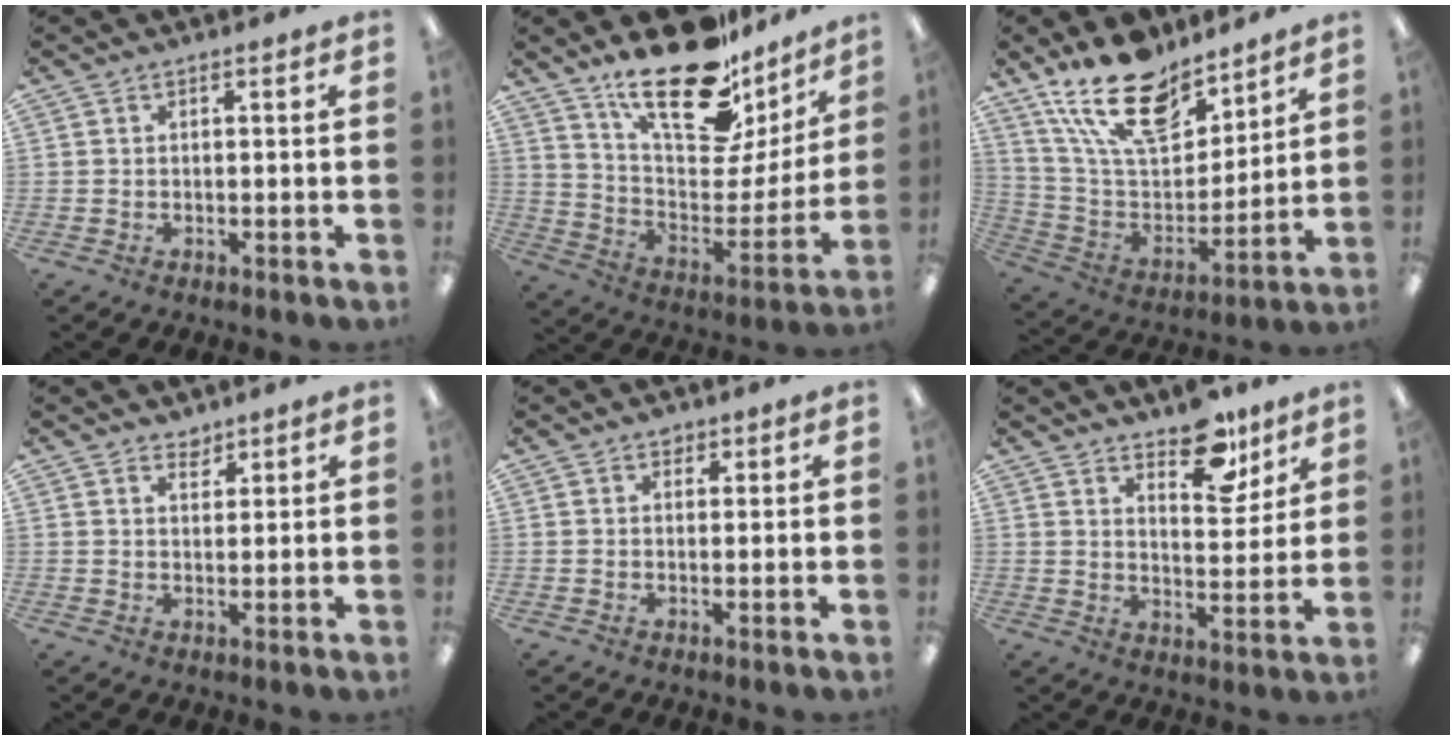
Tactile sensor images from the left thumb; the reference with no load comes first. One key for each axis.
{"total": 24.9, "fx": 18.4, "fy": 9.9, "fz": 13.6, "tx": -0.207, "ty": -0.123, "tz": 0.315}
{"total": 20.0, "fx": 14.2, "fy": 9.3, "fz": 10.6, "tx": -0.198, "ty": -0.078, "tz": 0.257}
{"total": 2.5, "fx": 2.3, "fy": 1.0, "fz": 0.3, "tx": 0.010, "ty": -0.017, "tz": 0.040}
{"total": 1.7, "fx": 1.2, "fy": 1.2, "fz": 0.4, "tx": -0.001, "ty": 0.000, "tz": 0.019}
{"total": 10.4, "fx": 7.8, "fy": 5.0, "fz": 4.6, "tx": -0.044, "ty": -0.049, "tz": 0.134}